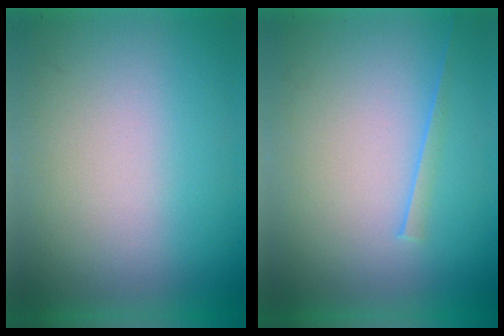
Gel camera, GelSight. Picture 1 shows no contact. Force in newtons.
{"total": 1.7}